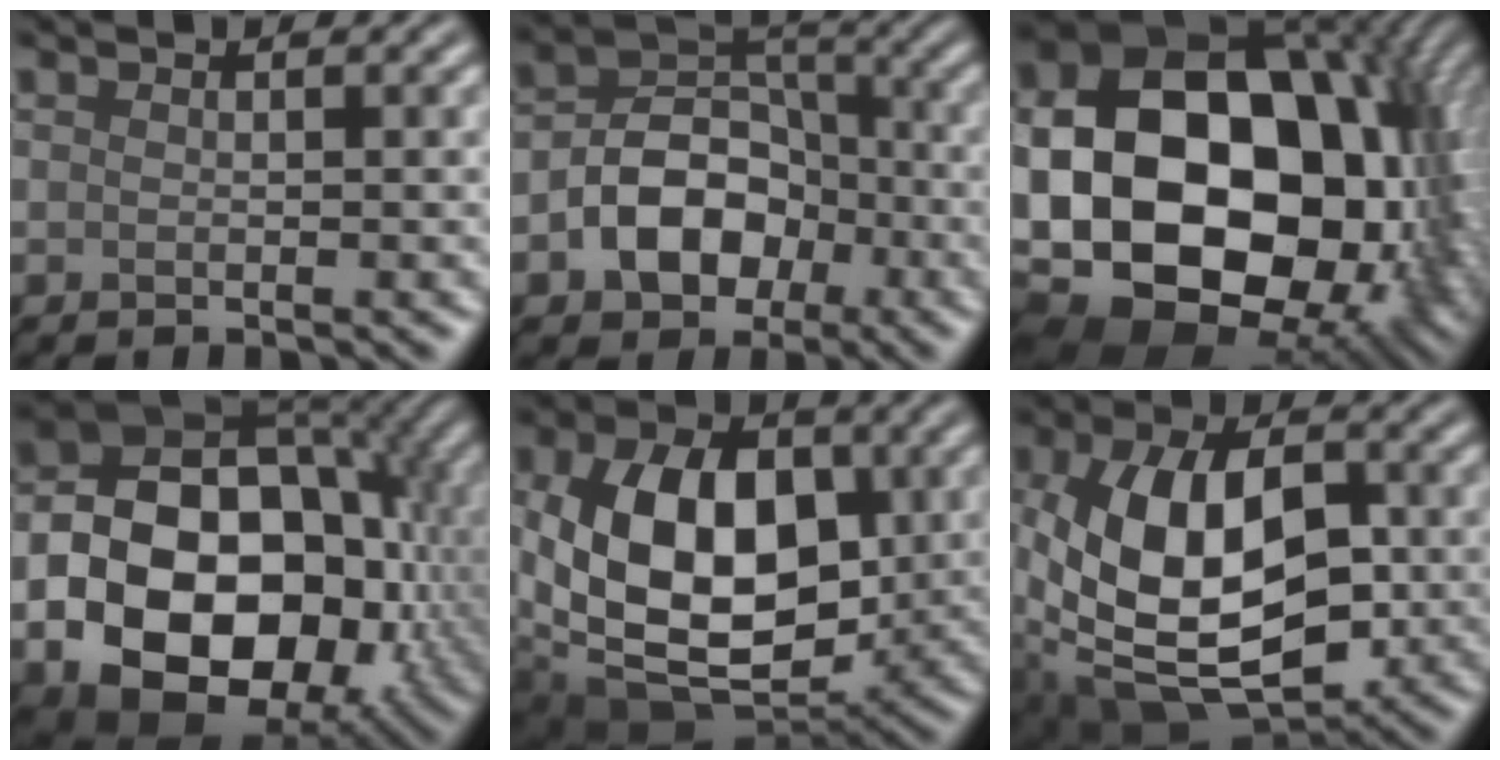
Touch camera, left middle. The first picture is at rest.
{"total": 6.8, "force": [-2.4, 5.0, 3.9], "torque": [-0.057, 0.002, -0.046]}
{"total": 23.0, "force": [-1.4, 16.7, 15.8], "torque": [-0.326, -0.026, 0.002]}
{"total": 17.6, "force": [-3.7, 12.7, 11.6], "torque": [-0.152, -0.032, -0.063]}
{"total": 13.3, "force": [0.9, 8.8, 9.9], "torque": [-0.184, -0.010, 0.020]}
{"total": 12.8, "force": [-0.6, 7.9, 10.0], "torque": [-0.205, -0.015, -0.001]}